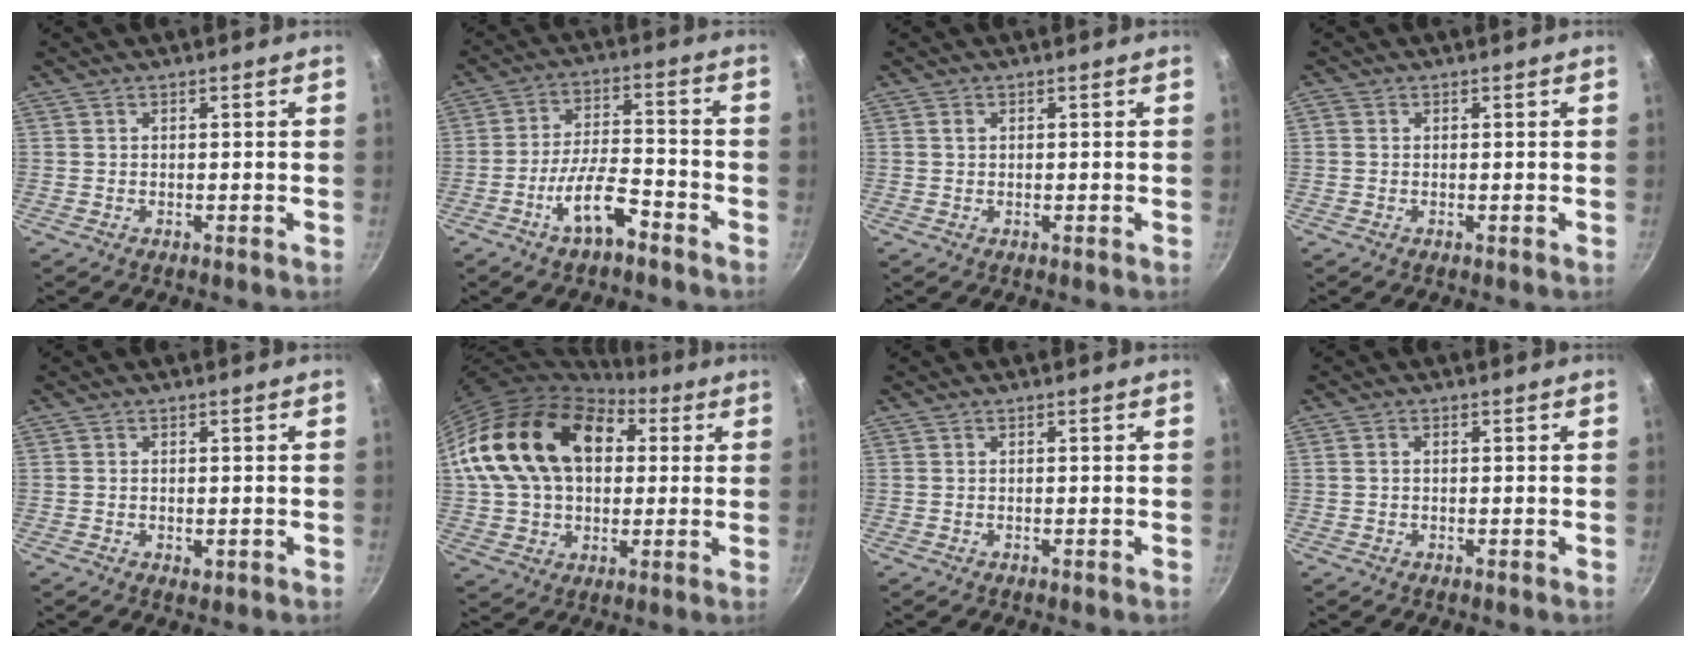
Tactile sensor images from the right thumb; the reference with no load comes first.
{"total": 9.6, "force": [-5.5, 3.3, 7.1], "torque": [-0.121, 0.043, -0.099]}
{"total": 0.8, "force": [0.3, 0.7, 0.4], "torque": [-0.007, 0.001, 0.003]}
{"total": 0.7, "force": [0.0, 0.6, 0.5], "torque": [-0.012, 0.003, -0.002]}
{"total": 1.4, "force": [-0.2, 0.9, 1.0], "torque": [-0.013, -0.002, -0.002]}
{"total": 22.1, "force": [5.7, 15.5, 14.7], "torque": [-0.232, 0.019, 0.095]}
{"total": 0.0}
{"total": 0.9, "force": [0.1, 0.7, 0.6], "torque": [-0.011, 0.005, 0.001]}